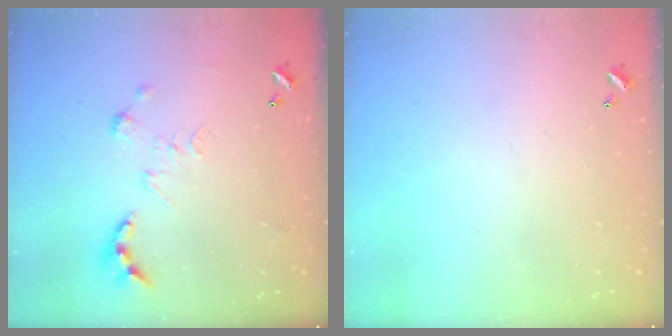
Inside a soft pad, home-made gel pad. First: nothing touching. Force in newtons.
{"total": 0.0}